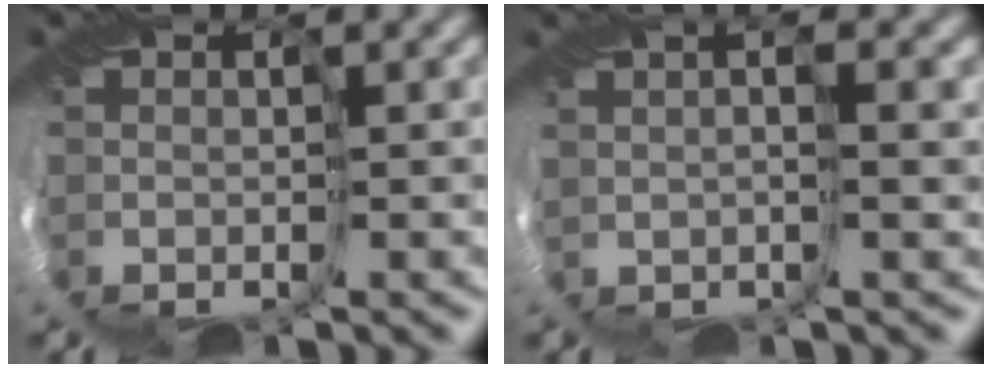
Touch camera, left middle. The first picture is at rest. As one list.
[{"total": 1.4, "force": [1.0, -0.4, 0.9], "torque": [-0.008, 0.015, 0.012]}]